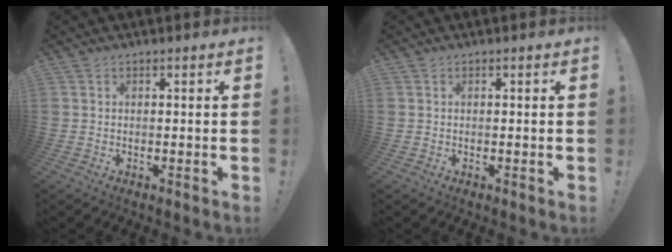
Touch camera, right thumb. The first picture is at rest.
{"total": 0.0}